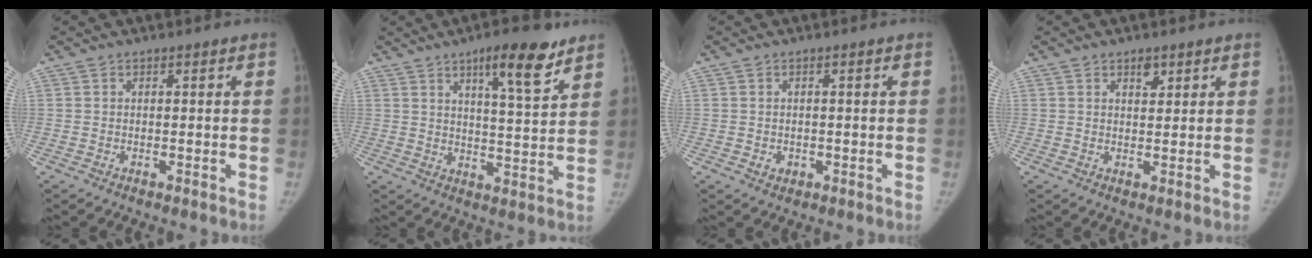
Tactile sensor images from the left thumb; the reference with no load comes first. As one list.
[{"total": 10.9, "force": [6.8, 2.5, 8.1], "torque": [-0.104, -0.040, 0.102]}, {"total": 1.5, "force": [-0.3, 1.3, 0.6], "torque": [-0.004, 0.001, 0.003]}, {"total": 2.4, "force": [1.6, 1.3, 1.3], "torque": [-0.006, -0.009, 0.026]}]